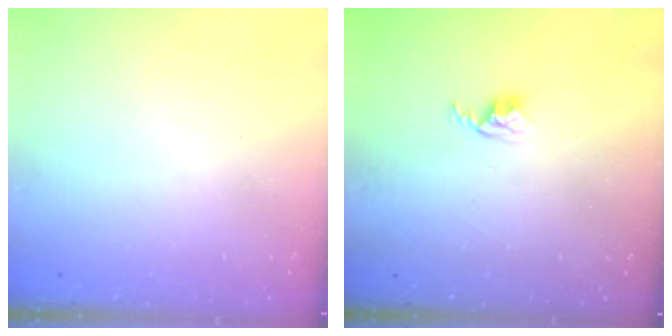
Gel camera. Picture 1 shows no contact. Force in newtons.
{"total": 2.9, "press": 2.9, "slide": 0.4}